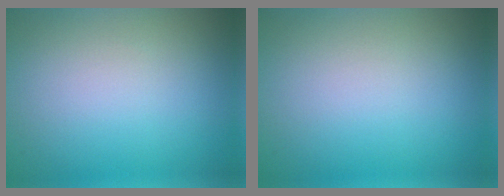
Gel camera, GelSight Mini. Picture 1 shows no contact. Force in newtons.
{"total": 0.0}